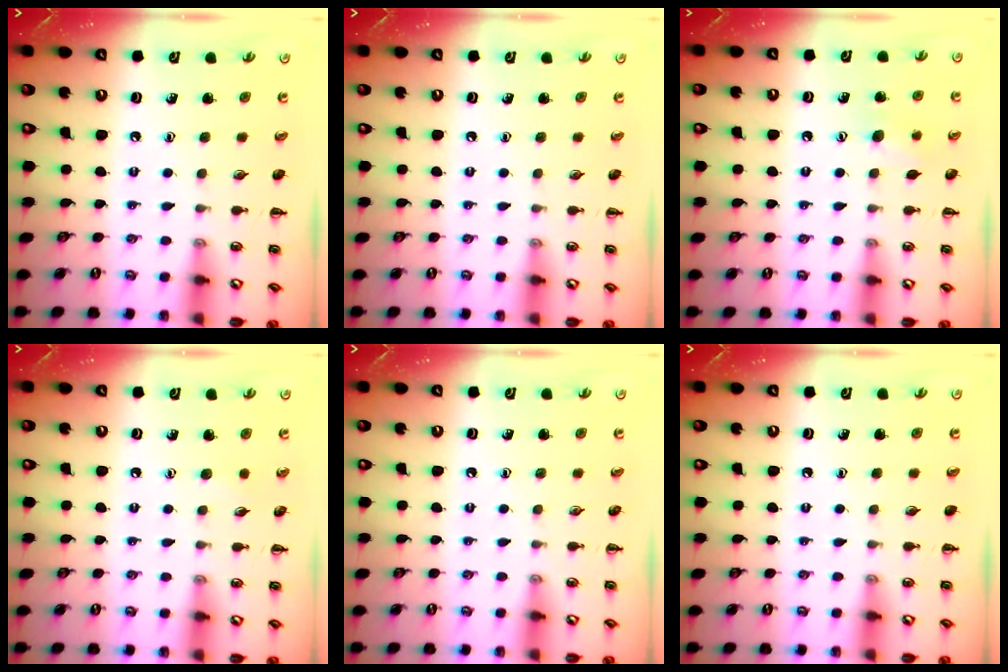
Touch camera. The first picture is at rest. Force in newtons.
{"total": 0.0}
{"total": 7.0, "press": 6.7, "slide": 1.9}
{"total": 3.6, "press": 3.5, "slide": 1.0}
{"total": 0.0}
{"total": 0.0}